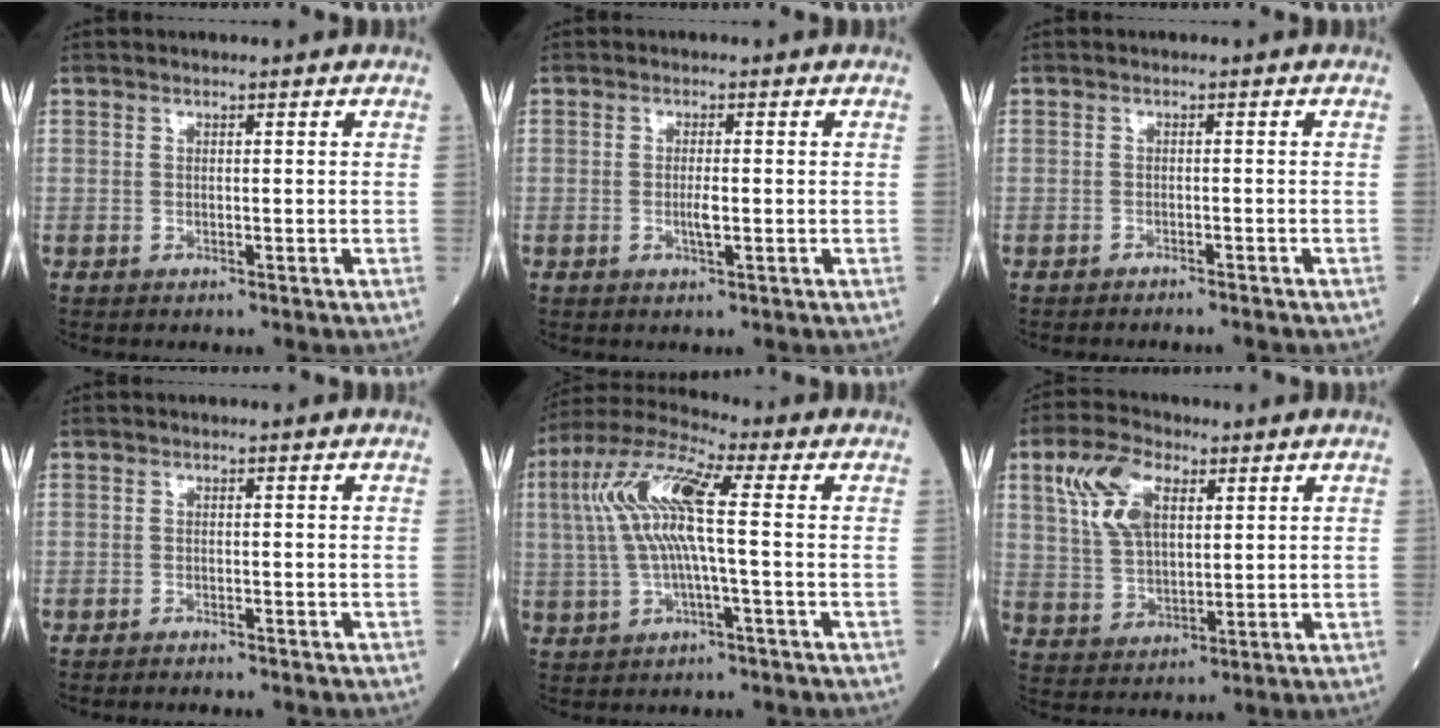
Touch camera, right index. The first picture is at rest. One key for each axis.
{"total": 1.9, "fx": -0.2, "fy": 0.3, "fz": 1.9, "tx": -0.042, "ty": -0.001, "tz": 0.000}
{"total": 3.2, "fx": -3.0, "fy": 0.2, "fz": 1.1, "tx": -0.018, "ty": -0.003, "tz": -0.038}
{"total": 2.7, "fx": -2.6, "fy": 0.0, "fz": 0.7, "tx": -0.010, "ty": -0.003, "tz": -0.033}
{"total": 10.9, "fx": 1.0, "fy": 1.4, "fz": 10.8, "tx": -0.231, "ty": 0.029, "tz": 0.015}
{"total": 9.5, "fx": 4.0, "fy": 4.7, "fz": 7.1, "tx": -0.161, "ty": 0.020, "tz": 0.083}